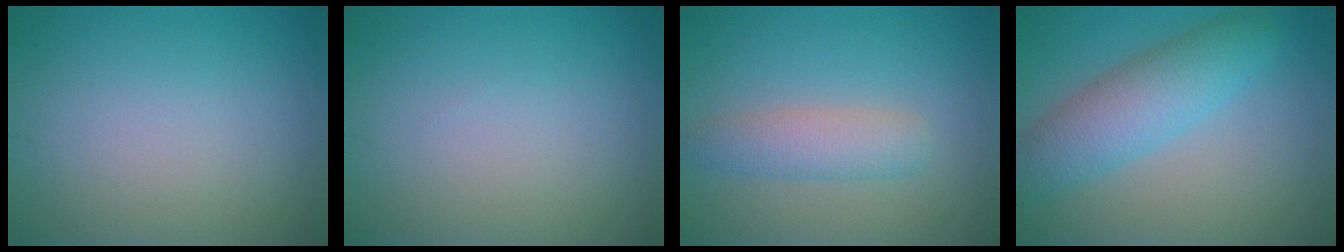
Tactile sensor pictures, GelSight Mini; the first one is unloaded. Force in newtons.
{"total": 0.0}
{"total": 3.1, "press": 3.1, "slide": 0.2}
{"total": 5.9, "press": 5.9, "slide": 0.0}